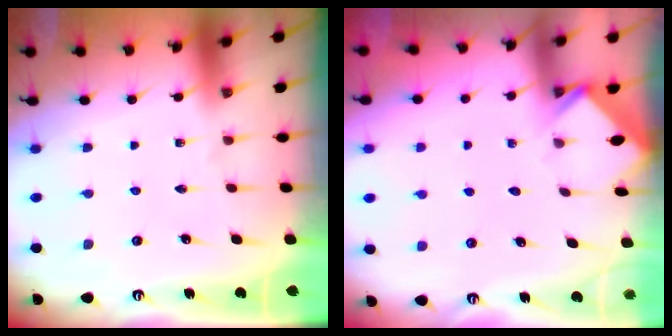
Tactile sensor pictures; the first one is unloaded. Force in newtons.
{"total": 3.5, "press": 3.5, "slide": 0.5}